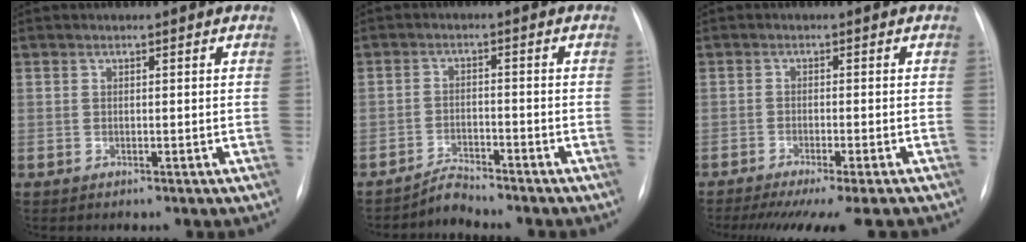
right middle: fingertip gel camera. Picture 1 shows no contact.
{"total": 2.8, "force": [-2.7, -0.4, -0.4], "torque": [0.007, -0.017, -0.050]}
{"total": 11.8, "force": [-10.1, 0.0, 6.2], "torque": [-0.079, -0.036, -0.142]}